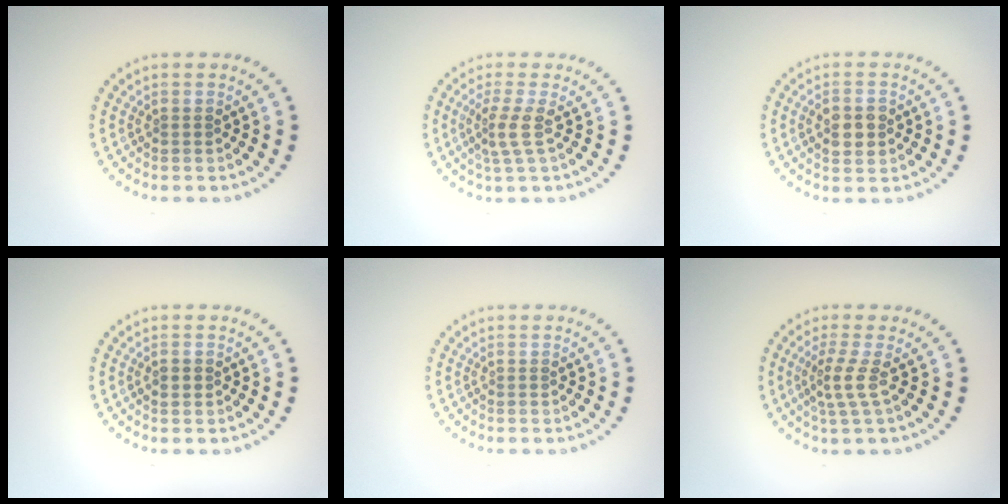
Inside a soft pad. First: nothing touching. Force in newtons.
{"total": 2.2, "press": 1.6, "slide": 1.6}
{"total": 2.9, "press": 2.9, "slide": 0.3}
{"total": 0.7, "press": 0.7, "slide": 0.1}
{"total": 0.0}
{"total": 2.3, "press": 1.6, "slide": 1.7}